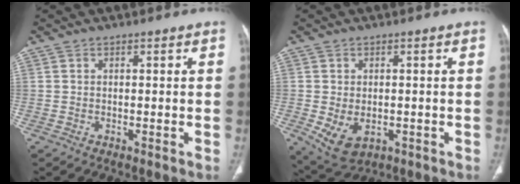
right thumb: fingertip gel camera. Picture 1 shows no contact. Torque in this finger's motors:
{"motor_torque": [-0.34, 0.18, -0.31, -0.01, 0.18]}